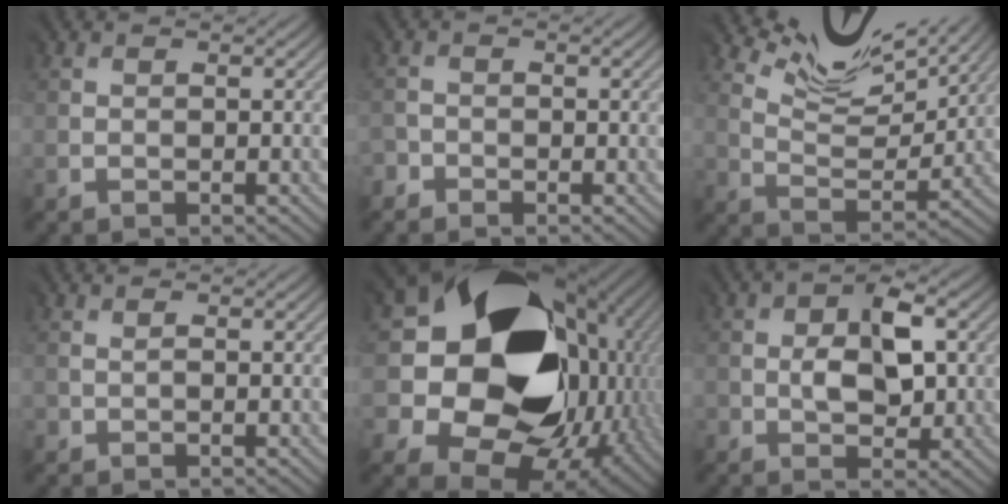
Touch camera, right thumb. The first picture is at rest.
{"total": 1.8, "force": [-1.7, 0.6, -0.5], "torque": [0.012, -0.001, -0.035]}
{"total": 10.1, "force": [9.0, 2.2, 4.2], "torque": [-0.091, -0.011, 0.145]}
{"total": 0.0}
{"total": 20.2, "force": [2.4, 16.6, 11.3], "torque": [-0.255, -0.042, 0.090]}
{"total": 5.2, "force": [0.0, 3.1, 4.2], "torque": [-0.074, 0.003, -0.006]}